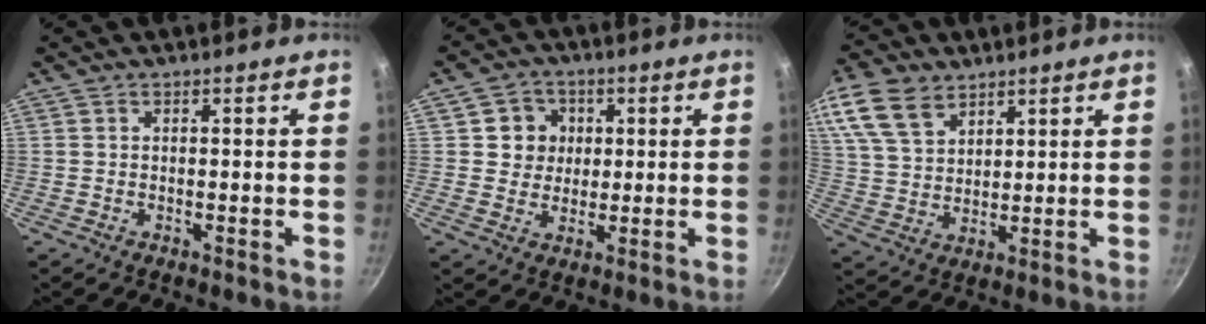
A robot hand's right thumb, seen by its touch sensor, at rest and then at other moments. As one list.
[{"total": 6.5, "force": [1.4, 6.0, 1.8], "torque": [0.012, 0.002, 0.018]}, {"total": 13.3, "force": [7.8, 8.2, 7.0], "torque": [-0.139, -0.011, 0.158]}]